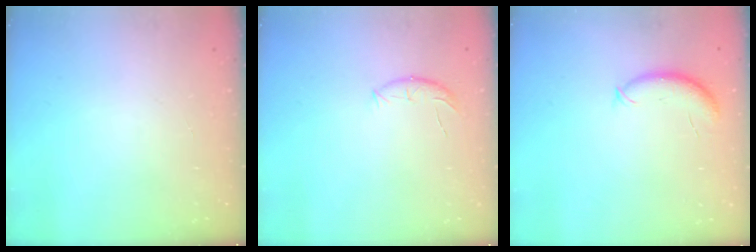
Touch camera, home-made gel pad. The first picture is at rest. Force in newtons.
{"total": 7.7, "press": 7.6, "slide": 1.5}
{"total": 8.0, "press": 7.9, "slide": 1.3}